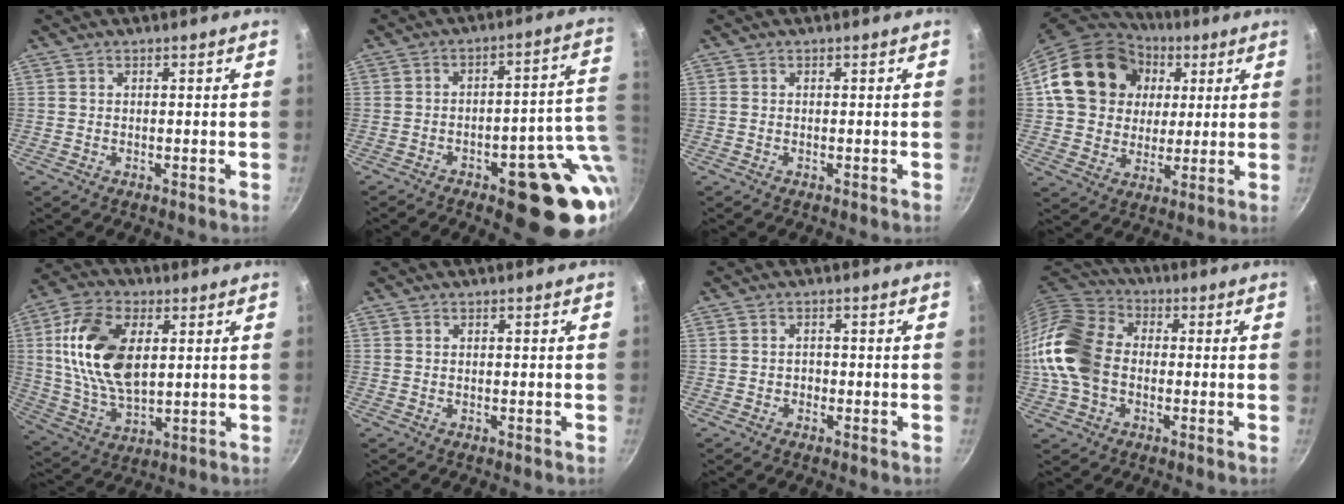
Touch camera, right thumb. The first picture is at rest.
{"total": 18.4, "force": [-4.7, 7.3, 16.3], "torque": [-0.149, 0.023, -0.054]}
{"total": 0.0}
{"total": 20.6, "force": [5.1, 17.0, 10.4], "torque": [-0.170, 0.019, 0.087]}
{"total": 17.6, "force": [3.8, 10.2, 13.9], "torque": [-0.250, -0.008, 0.074]}
{"total": 0.0}
{"total": 1.4, "force": [-0.5, 1.2, 0.6], "torque": [-0.007, 0.003, -0.008]}
{"total": 15.4, "force": [-1.5, 11.6, 10.0], "torque": [-0.182, 0.029, -0.043]}